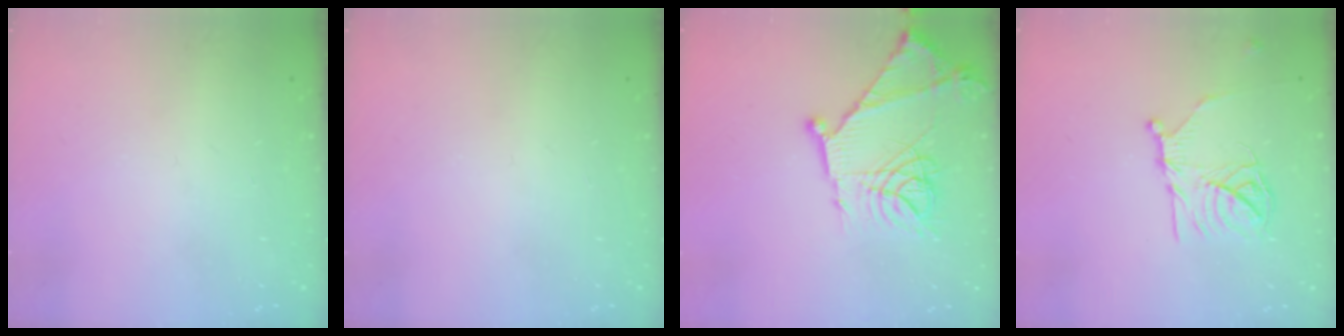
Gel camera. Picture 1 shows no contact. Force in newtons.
{"total": 0.0}
{"total": 16.5, "press": 16.4, "slide": 1.1}
{"total": 13.2, "press": 13.2, "slide": 0.8}